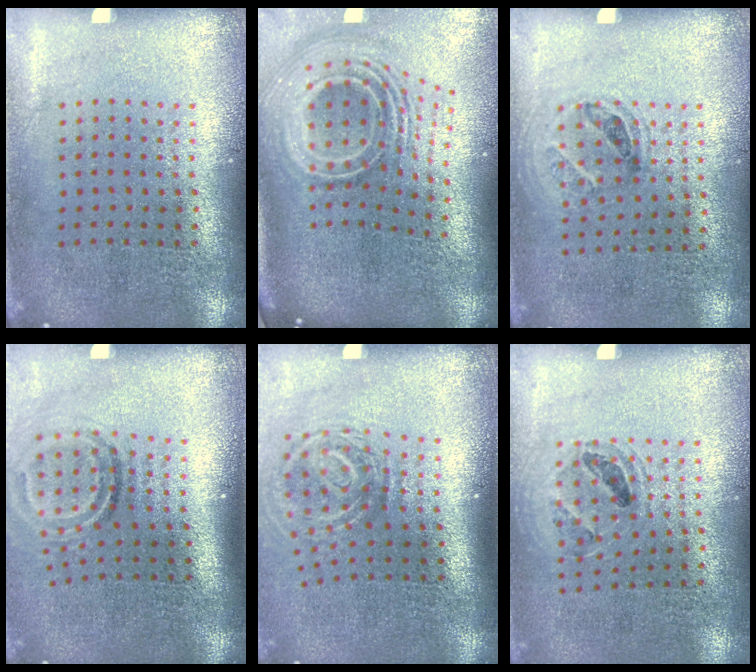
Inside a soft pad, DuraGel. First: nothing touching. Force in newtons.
{"total": 3.2, "press": 2.0, "slide": 2.5}
{"total": 1.0, "press": 0.8, "slide": 0.6}
{"total": 1.9, "press": 1.3, "slide": 1.4}
{"total": 1.9, "press": 1.2, "slide": 1.5}
{"total": 1.0, "press": 1.0, "slide": 0.1}